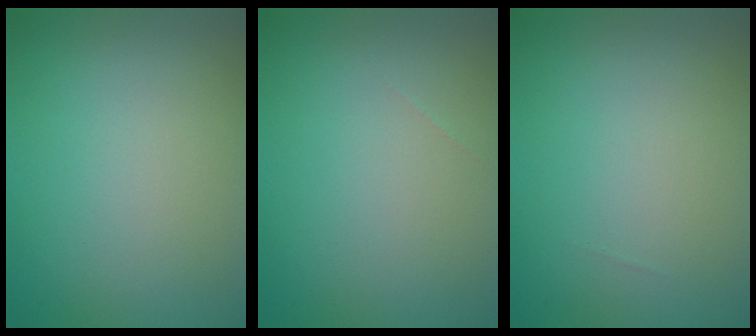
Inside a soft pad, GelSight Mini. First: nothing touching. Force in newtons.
{"total": 0.0}
{"total": 0.0}